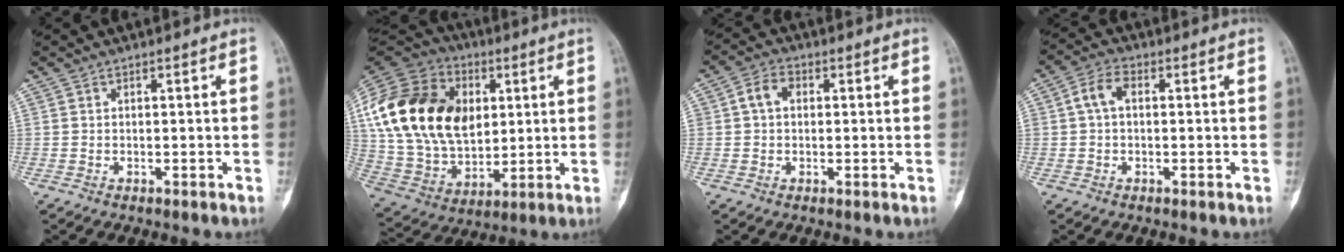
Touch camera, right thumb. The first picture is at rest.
{"total": 28.3, "force": [5.7, 19.4, 19.8], "torque": [-0.381, 0.010, 0.107]}
{"total": 4.4, "force": [0.6, 3.2, 2.8], "torque": [-0.047, 0.015, 0.007]}
{"total": 4.6, "force": [0.5, 2.9, 3.5], "torque": [-0.067, 0.015, 0.004]}